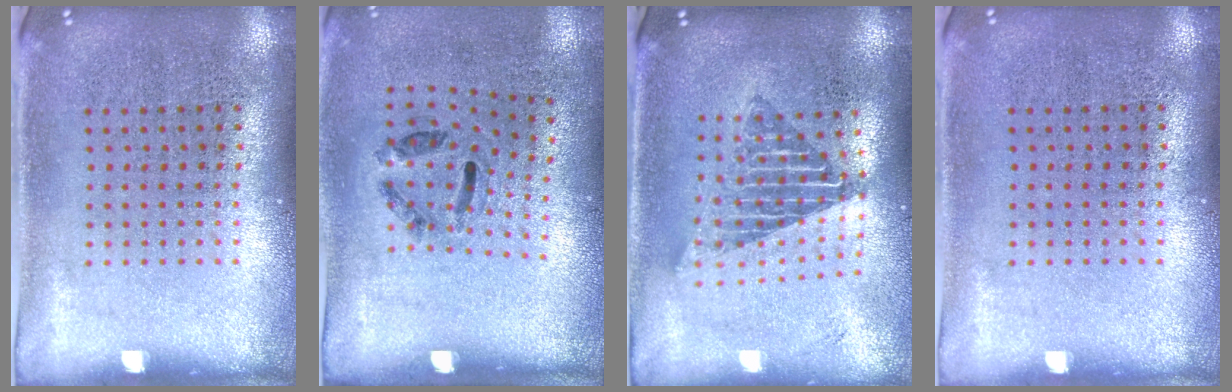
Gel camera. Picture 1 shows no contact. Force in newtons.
{"total": 1.3, "press": 0.6, "slide": 1.1}
{"total": 1.6, "press": 1.3, "slide": 0.9}
{"total": 0.0}